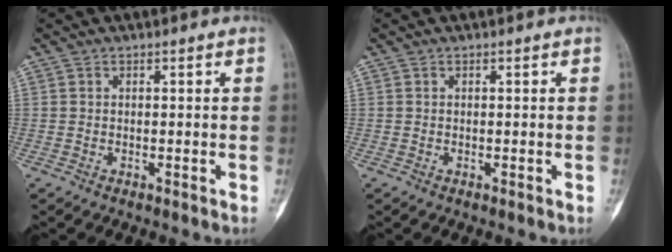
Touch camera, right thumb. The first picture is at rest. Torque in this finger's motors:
{"motor_torque": [-0.05, 0.02, 0.01, -0.01, 0.00]}